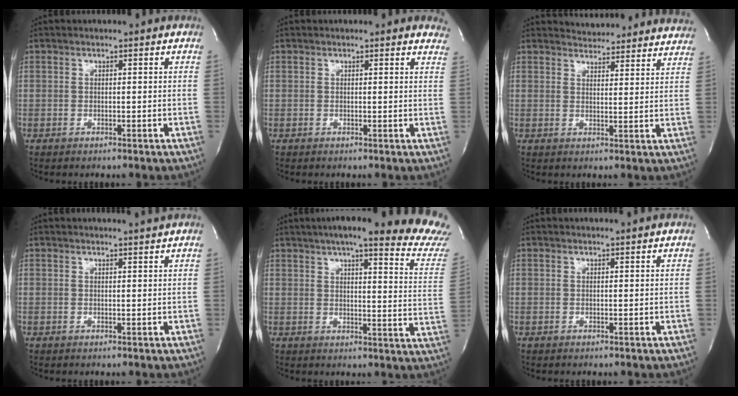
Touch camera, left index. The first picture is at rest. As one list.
[{"total": 3.8, "force": [3.5, 1.5, 0.4], "torque": [0.013, -0.007, 0.012]}, {"total": 15.0, "force": [14.5, 2.9, 2.4], "torque": [-0.015, -0.020, 0.159]}, {"total": 1.7, "force": [1.5, -0.7, 0.2], "torque": [-0.009, -0.009, 0.022]}, {"total": 23.6, "force": [20.8, 1.1, 11.0], "torque": [-0.145, -0.065, 0.235]}, {"total": 0.7, "force": [0.6, -0.2, 0.1], "torque": [-0.003, -0.002, 0.012]}]